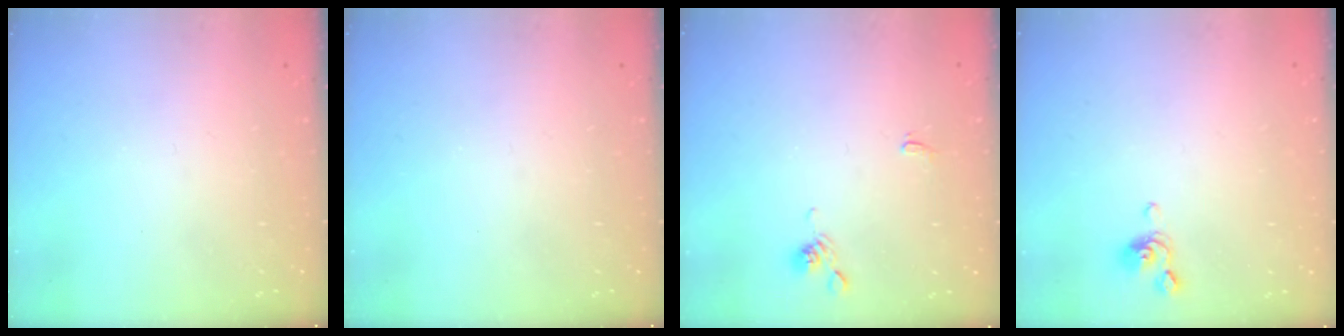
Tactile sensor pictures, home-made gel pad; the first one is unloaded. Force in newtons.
{"total": 0.0}
{"total": 1.1, "press": 1.0, "slide": 0.4}
{"total": 2.5, "press": 2.4, "slide": 0.6}